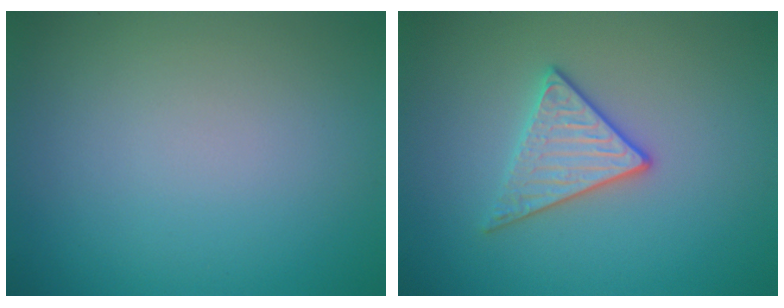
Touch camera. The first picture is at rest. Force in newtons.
{"total": 2.8, "press": 2.6, "slide": 1.0}